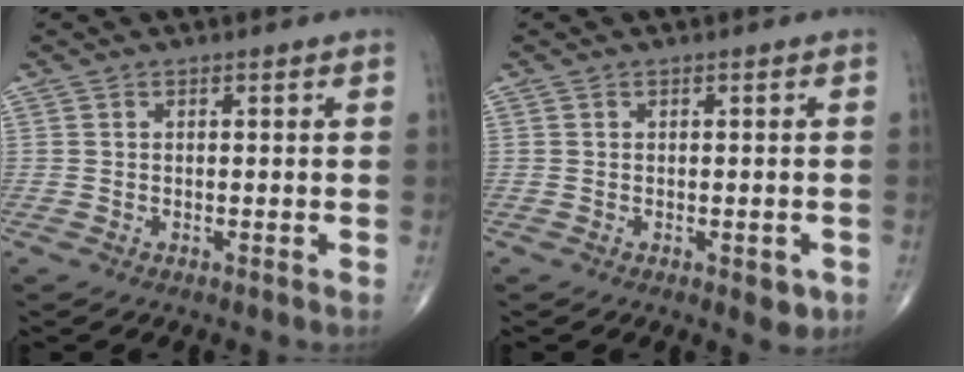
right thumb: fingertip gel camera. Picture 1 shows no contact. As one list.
[{"total": 2.8, "force": [-1.1, 1.5, 2.2], "torque": [-0.008, 0.000, -0.011]}]